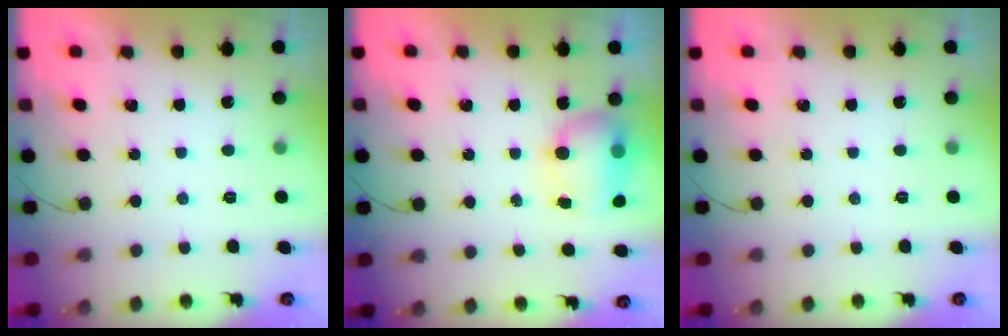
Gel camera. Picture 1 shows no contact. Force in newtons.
{"total": 7.8, "press": 7.7, "slide": 1.1}
{"total": 0.0}